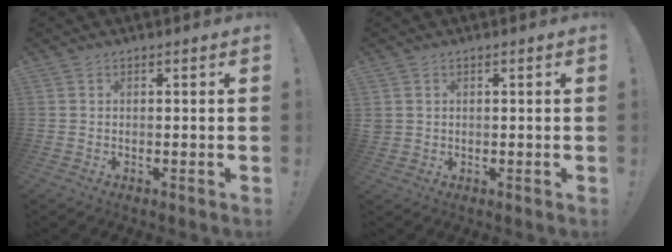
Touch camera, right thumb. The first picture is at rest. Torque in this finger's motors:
{"motor_torque": [-0.47, 0.58, 0.55, 0.17, 0.31]}